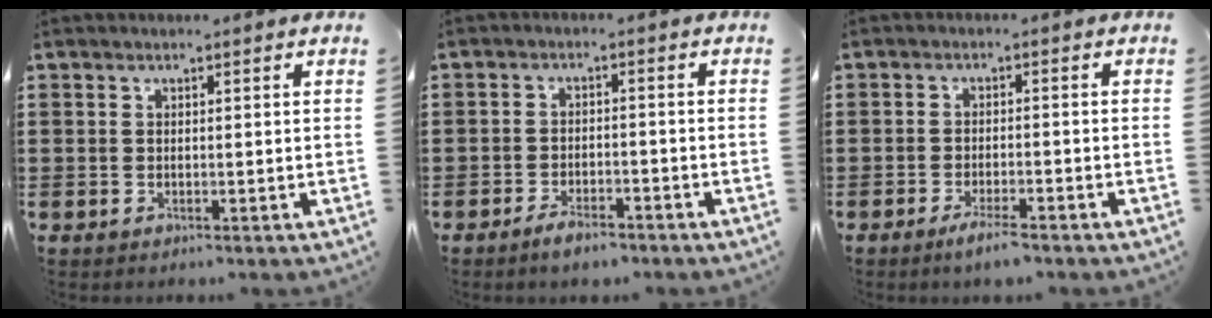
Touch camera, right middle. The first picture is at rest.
{"total": 3.3, "force": [-2.8, 0.8, 1.5], "torque": [-0.026, 0.008, -0.053]}
{"total": 3.1, "force": [-2.2, 0.4, 2.1], "torque": [-0.041, -0.001, -0.041]}